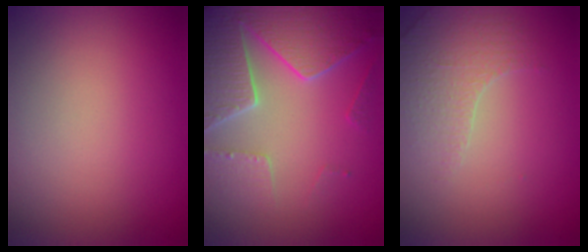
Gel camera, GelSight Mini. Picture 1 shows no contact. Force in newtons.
{"total": 6.4, "press": 5.2, "slide": 3.8}
{"total": 1.8, "press": 1.6, "slide": 0.8}